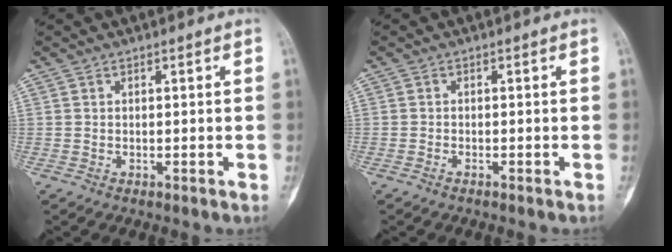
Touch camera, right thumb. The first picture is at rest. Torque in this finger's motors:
{"motor_torque": [-0.30, -0.11, -0.30, 0.11, 0.05]}